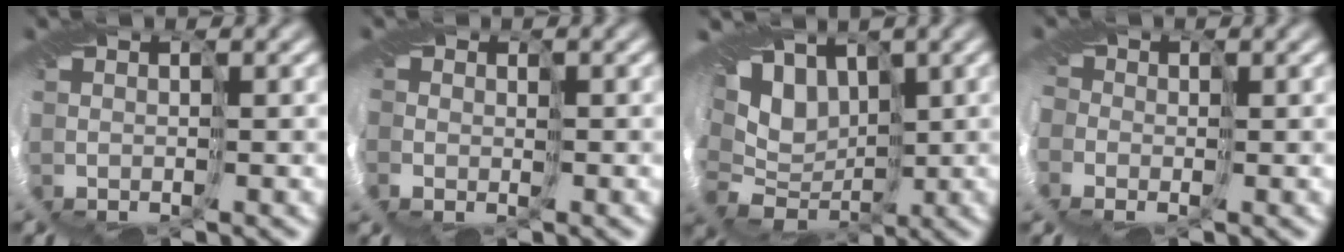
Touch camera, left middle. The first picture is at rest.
{"total": 1.9, "force": [-0.8, 1.7, 0.0], "torque": [-0.003, -0.008, -0.013]}
{"total": 9.7, "force": [0.6, 7.8, 5.8], "torque": [-0.088, -0.004, -0.007]}
{"total": 3.9, "force": [-1.8, 3.3, 1.2], "torque": [-0.035, -0.007, -0.039]}